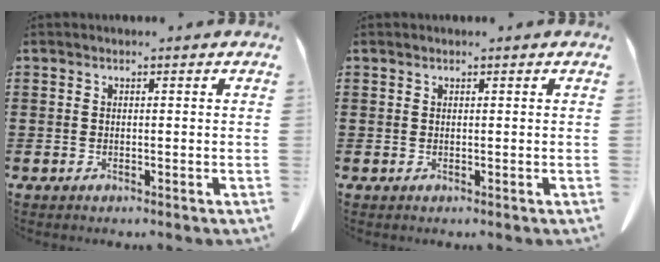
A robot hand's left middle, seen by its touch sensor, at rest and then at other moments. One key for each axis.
{"total": 0.0}